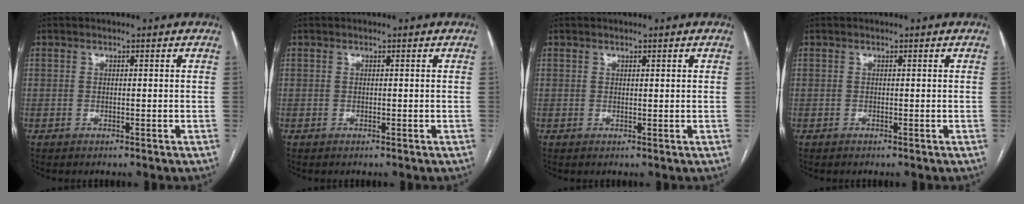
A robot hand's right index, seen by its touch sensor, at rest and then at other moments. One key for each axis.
{"total": 0.0}
{"total": 0.7, "fx": 0.4, "fy": 0.0, "fz": 0.5, "tx": -0.010, "ty": 0.000, "tz": 0.006}
{"total": 0.0}